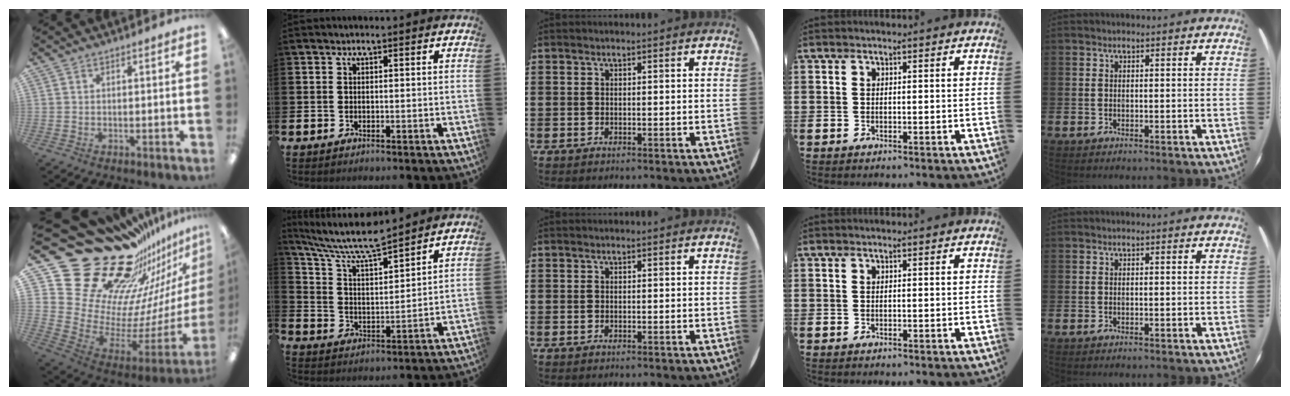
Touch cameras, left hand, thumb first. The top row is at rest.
{"thumb": {"total": 31.2, "force": [22.9, 16.6, 13.2], "torque": [-0.151, -0.228, 0.478]}, "index": {"total": 8.2, "force": [7.5, 0.8, 3.2], "torque": [-0.096, -0.047, 0.130]}}